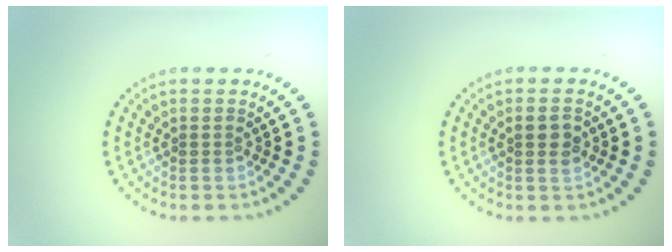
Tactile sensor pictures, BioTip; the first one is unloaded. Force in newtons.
{"total": 1.7, "press": 1.7, "slide": 0.3}